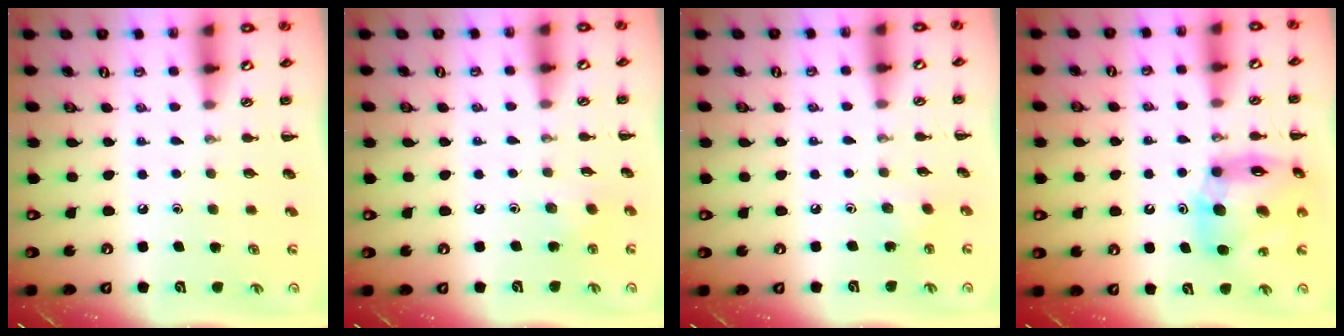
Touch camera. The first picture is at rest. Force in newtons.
{"total": 2.5, "press": 2.4, "slide": 0.8}
{"total": 2.6, "press": 2.5, "slide": 0.7}
{"total": 13.2, "press": 12.8, "slide": 3.2}